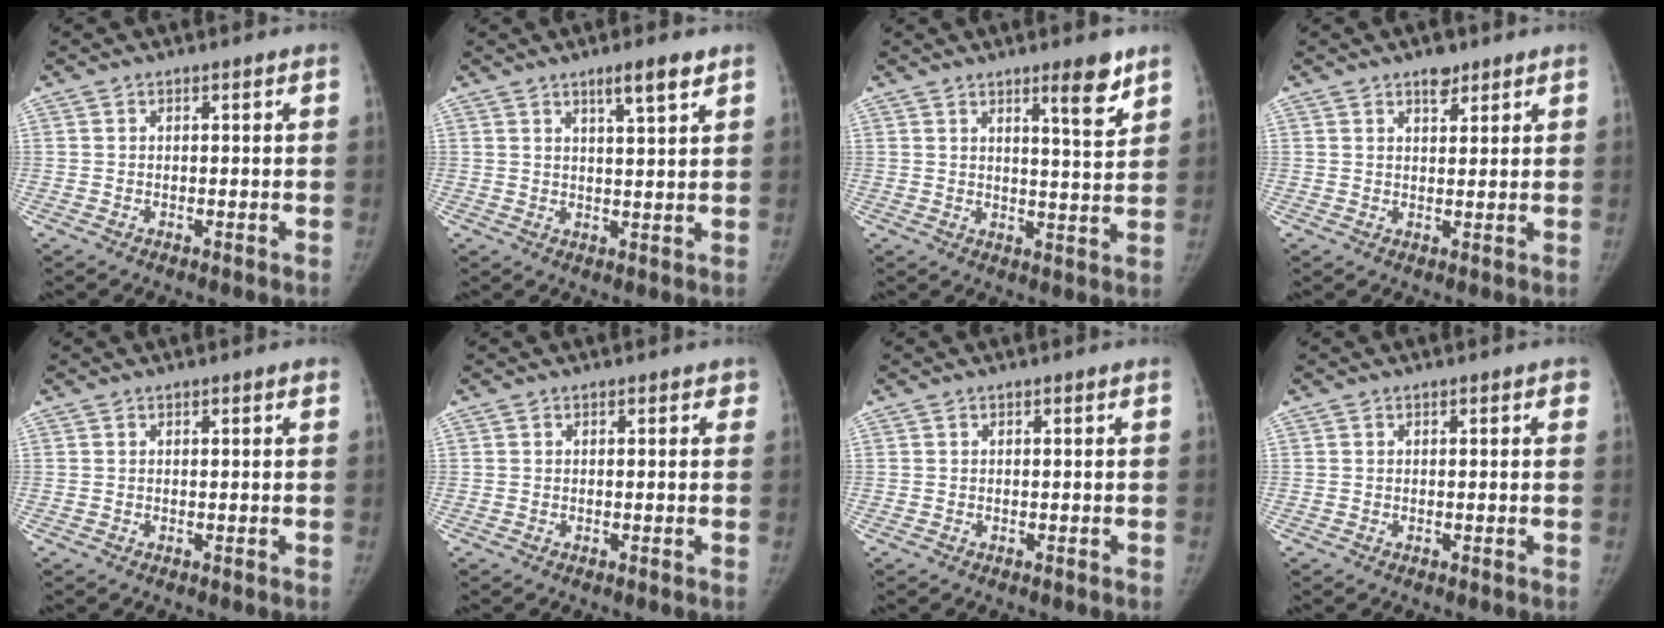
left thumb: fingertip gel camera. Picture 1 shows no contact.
{"total": 4.8, "force": [3.2, 0.5, 3.6], "torque": [-0.055, -0.020, 0.052]}
{"total": 6.8, "force": [4.5, 1.0, 5.0], "torque": [-0.062, -0.035, 0.066]}
{"total": 3.1, "force": [2.2, 1.5, 1.5], "torque": [-0.010, -0.013, 0.034]}
{"total": 0.6, "force": [0.4, 0.1, 0.5], "torque": [-0.005, 0.001, 0.002]}
{"total": 1.0, "force": [0.6, 0.7, 0.4], "torque": [0.010, -0.001, -0.001]}
{"total": 0.0}
{"total": 1.1, "force": [0.5, 0.4, 0.8], "torque": [-0.007, 0.001, 0.003]}